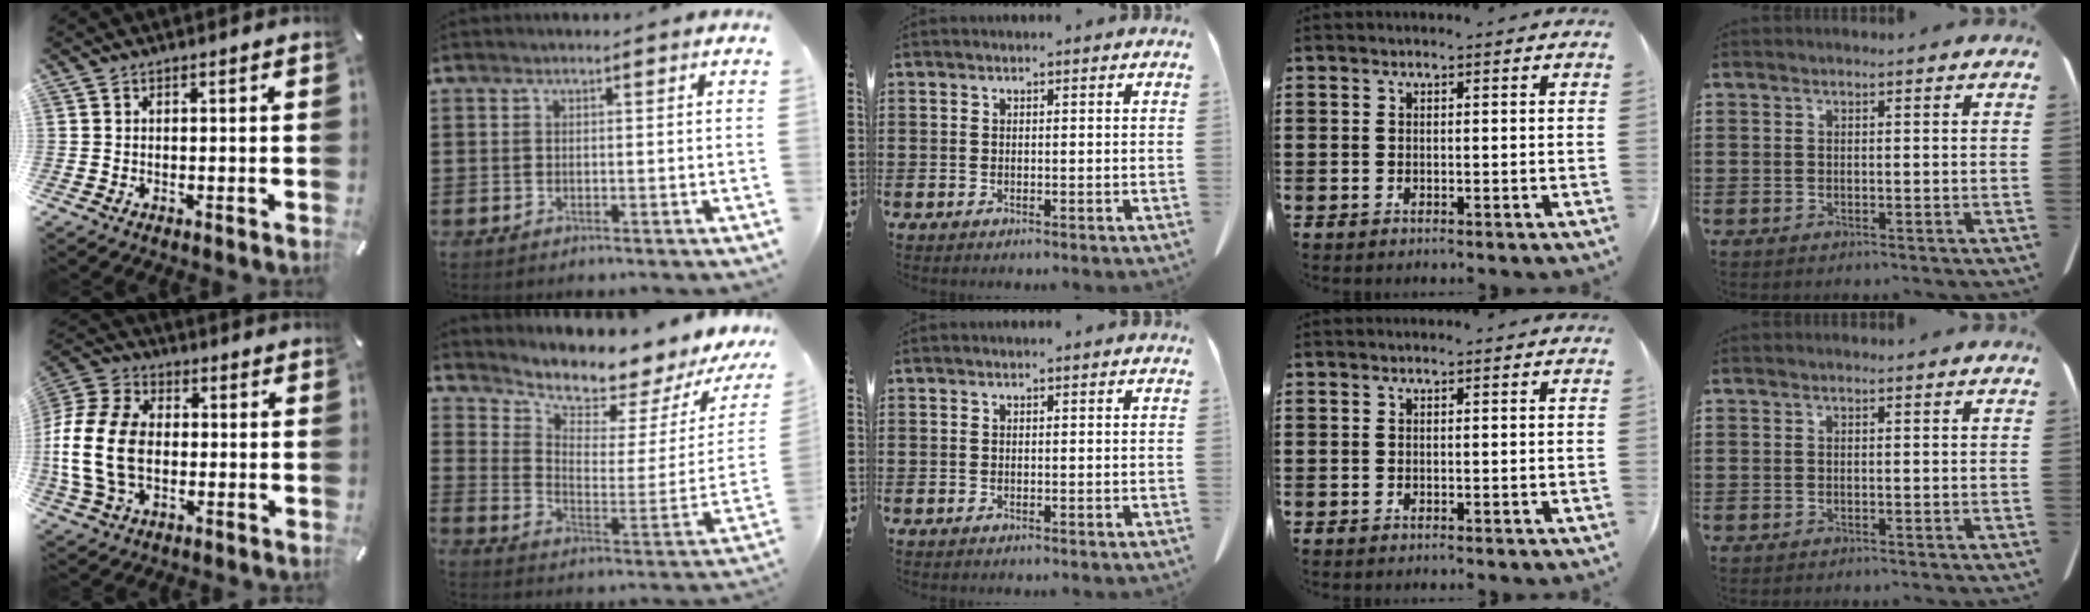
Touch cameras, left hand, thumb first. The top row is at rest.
{"thumb": {"total": 16.1, "force": [-2.0, 11.6, 11.0], "torque": [-0.242, 0.011, -0.039]}, "index": {"total": 4.6, "force": [4.5, 0.7, 0.5], "torque": [-0.029, -0.057, 0.068]}}